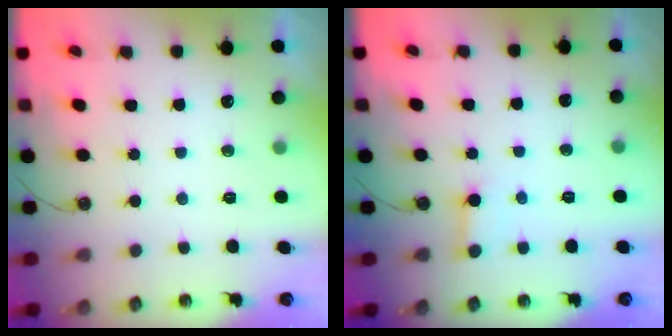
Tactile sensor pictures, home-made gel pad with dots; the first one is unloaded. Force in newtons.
{"total": 2.6, "press": 2.6, "slide": 0.3}